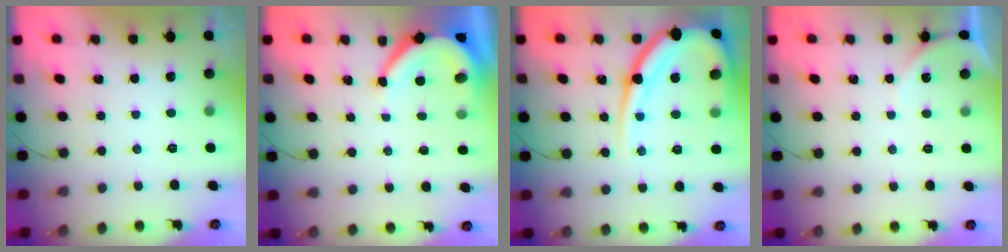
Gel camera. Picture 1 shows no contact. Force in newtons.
{"total": 7.3, "press": 7.3, "slide": 0.4}
{"total": 17.4, "press": 17.4, "slide": 1.7}
{"total": 3.2, "press": 3.2, "slide": 0.5}